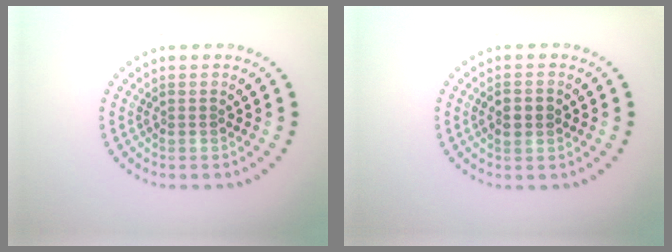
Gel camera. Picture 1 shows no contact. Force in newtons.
{"total": 2.4, "press": 2.3, "slide": 0.1}